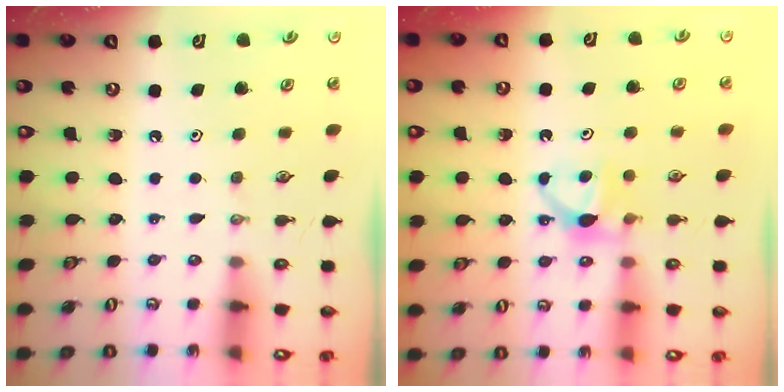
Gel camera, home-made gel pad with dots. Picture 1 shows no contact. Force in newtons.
{"total": 6.0, "press": 5.9, "slide": 0.9}